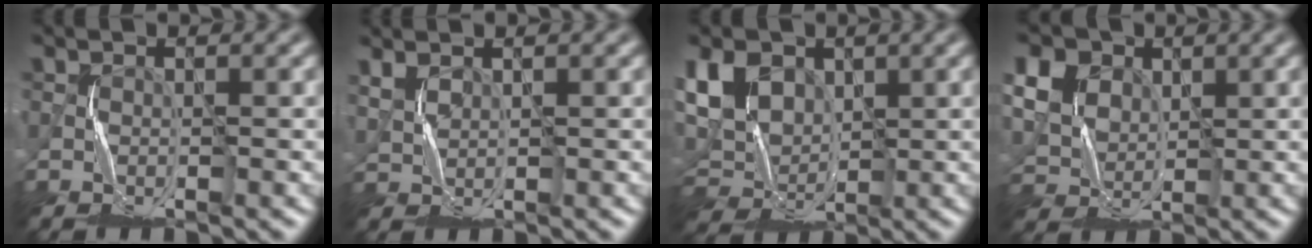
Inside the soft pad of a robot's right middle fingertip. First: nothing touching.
{"total": 1.7, "force": [1.2, 0.7, 1.0], "torque": [-0.034, 0.001, 0.031]}
{"total": 7.4, "force": [2.3, 5.4, 4.5], "torque": [-0.119, 0.013, 0.041]}
{"total": 12.6, "force": [5.9, 8.9, 6.7], "torque": [-0.162, 0.039, 0.093]}